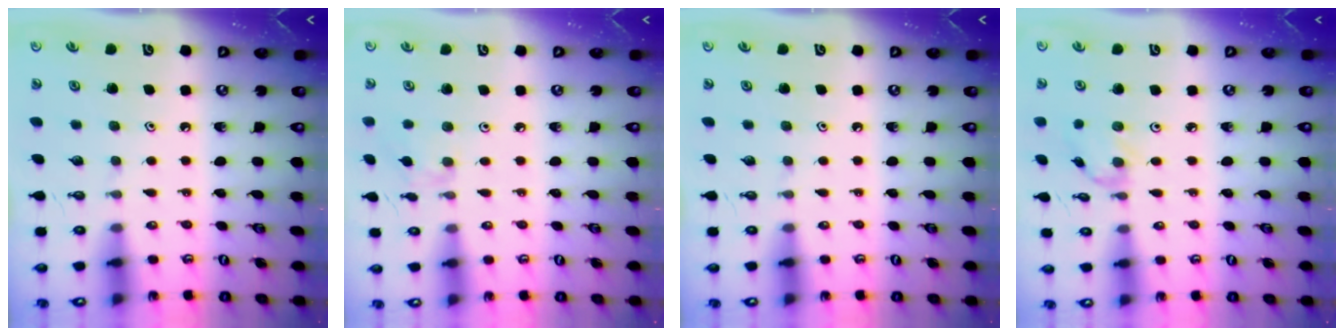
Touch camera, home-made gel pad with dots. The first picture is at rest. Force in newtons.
{"total": 3.2, "press": 3.2, "slide": 0.5}
{"total": 0.0}
{"total": 1.0, "press": 1.0, "slide": 0.3}